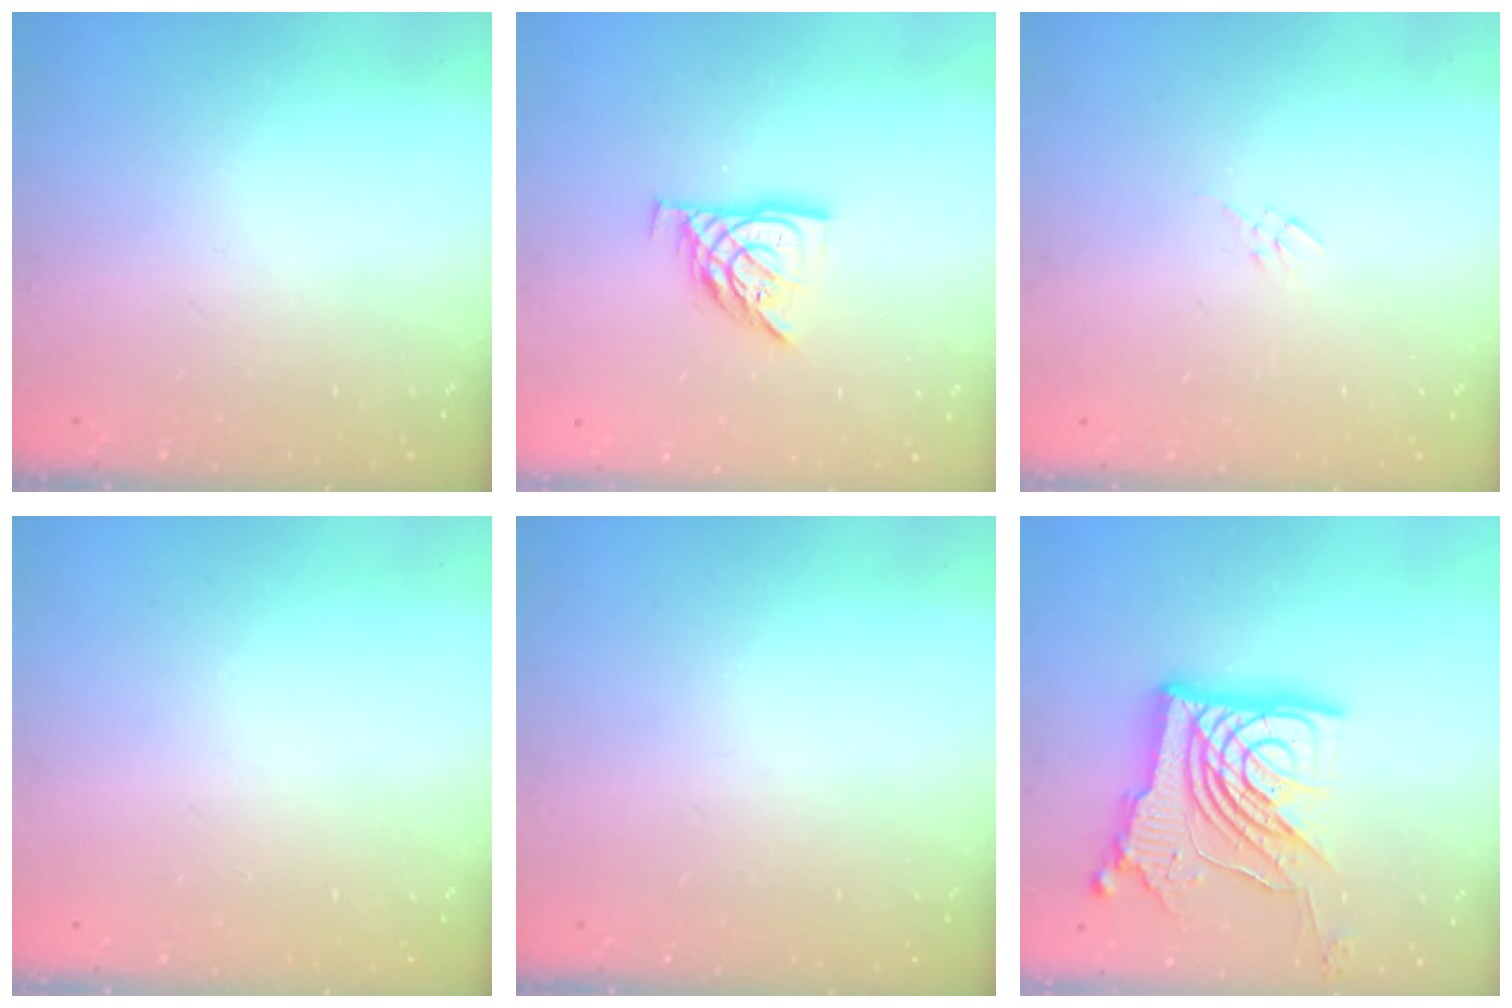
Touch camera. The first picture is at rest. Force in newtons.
{"total": 10.7, "press": 10.6, "slide": 1.0}
{"total": 2.7, "press": 2.7, "slide": 0.5}
{"total": 0.0}
{"total": 0.0}
{"total": 22.5, "press": 22.4, "slide": 2.7}